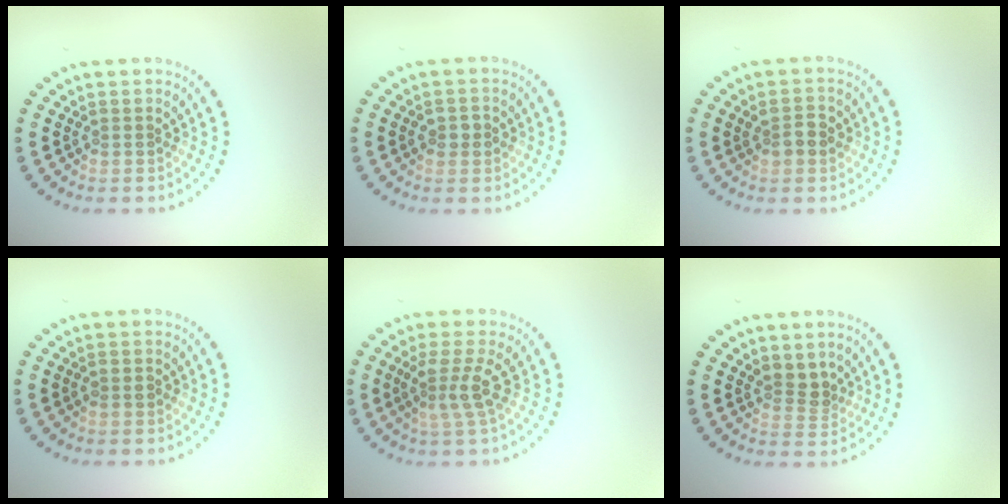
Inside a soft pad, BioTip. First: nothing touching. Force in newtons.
{"total": 1.5, "press": 1.5, "slide": 0.1}
{"total": 2.1, "press": 2.1, "slide": 0.3}
{"total": 1.0, "press": 1.0, "slide": 0.3}
{"total": 2.8, "press": 2.1, "slide": 1.8}
{"total": 2.2, "press": 1.7, "slide": 1.4}